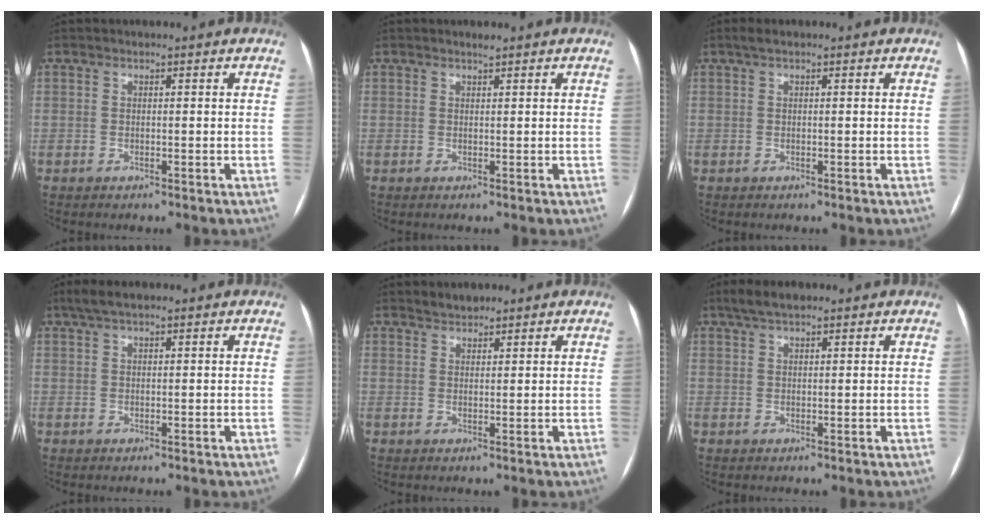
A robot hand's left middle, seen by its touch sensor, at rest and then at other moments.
{"total": 0.6, "force": [0.6, 0.0, 0.2], "torque": [-0.009, 0.001, 0.011]}
{"total": 1.1, "force": [0.7, 0.2, 0.8], "torque": [-0.020, 0.018, 0.013]}
{"total": 3.1, "force": [2.1, 0.6, 2.1], "torque": [-0.047, 0.022, 0.042]}
{"total": 1.7, "force": [1.6, 0.6, 0.1], "torque": [-0.006, 0.007, 0.029]}
{"total": 3.7, "force": [2.7, 1.1, 2.2], "torque": [-0.048, 0.018, 0.051]}